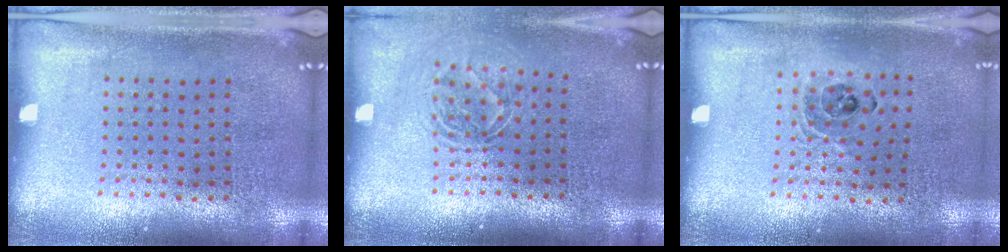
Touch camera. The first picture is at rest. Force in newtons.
{"total": 1.6, "press": 1.3, "slide": 1.1}
{"total": 1.0, "press": 1.0, "slide": 0.1}